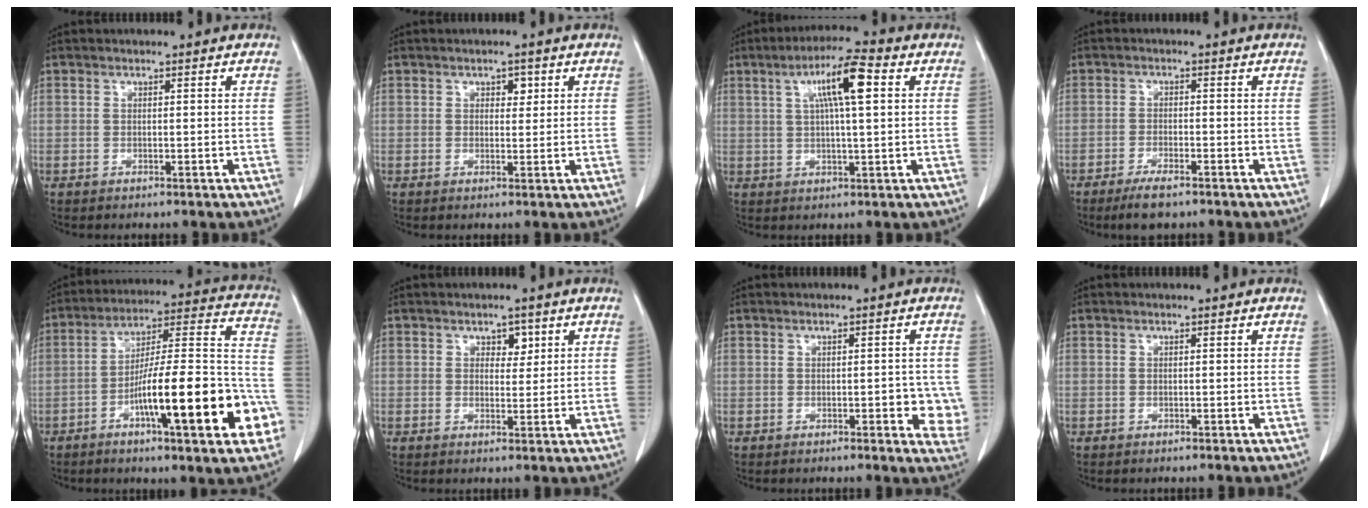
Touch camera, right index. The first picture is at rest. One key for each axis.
{"total": 1.9, "fx": 0.8, "fy": 1.2, "fz": 1.2, "tx": -0.013, "ty": 0.001, "tz": 0.010}
{"total": 8.9, "fx": 2.8, "fy": 0.9, "fz": 8.4, "tx": -0.148, "ty": 0.016, "tz": 0.045}
{"total": 4.3, "fx": -3.1, "fy": 0.9, "fz": 2.7, "tx": -0.059, "ty": -0.006, "tz": -0.054}
{"total": 22.5, "fx": -8.3, "fy": 3.0, "fz": 20.7, "tx": -0.258, "ty": 0.016, "tz": -0.118}
{"total": 2.5, "fx": 1.2, "fy": 1.6, "fz": 1.4, "tx": -0.013, "ty": 0.001, "tz": 0.018}
{"total": 4.3, "fx": -0.6, "fy": 1.8, "fz": 3.9, "tx": -0.031, "ty": -0.002, "tz": -0.009}
{"total": 0.0}